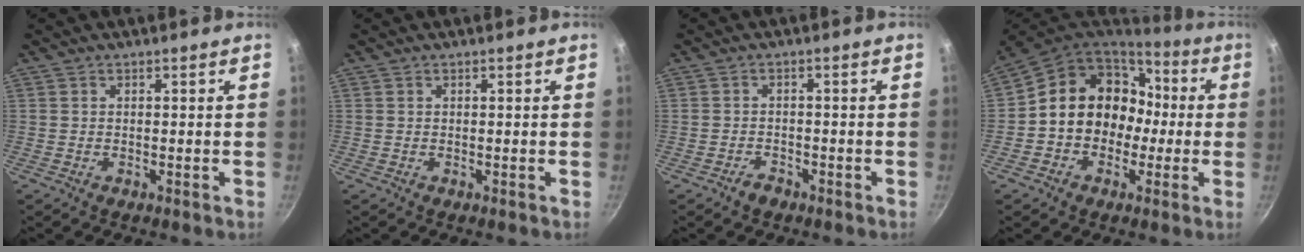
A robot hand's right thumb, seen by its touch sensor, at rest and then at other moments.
{"total": 0.0}
{"total": 2.0, "force": [-1.6, 1.1, 0.7], "torque": [-0.006, 0.019, -0.024]}
{"total": 16.2, "force": [-0.3, 13.7, 8.7], "torque": [-0.097, 0.056, -0.012]}